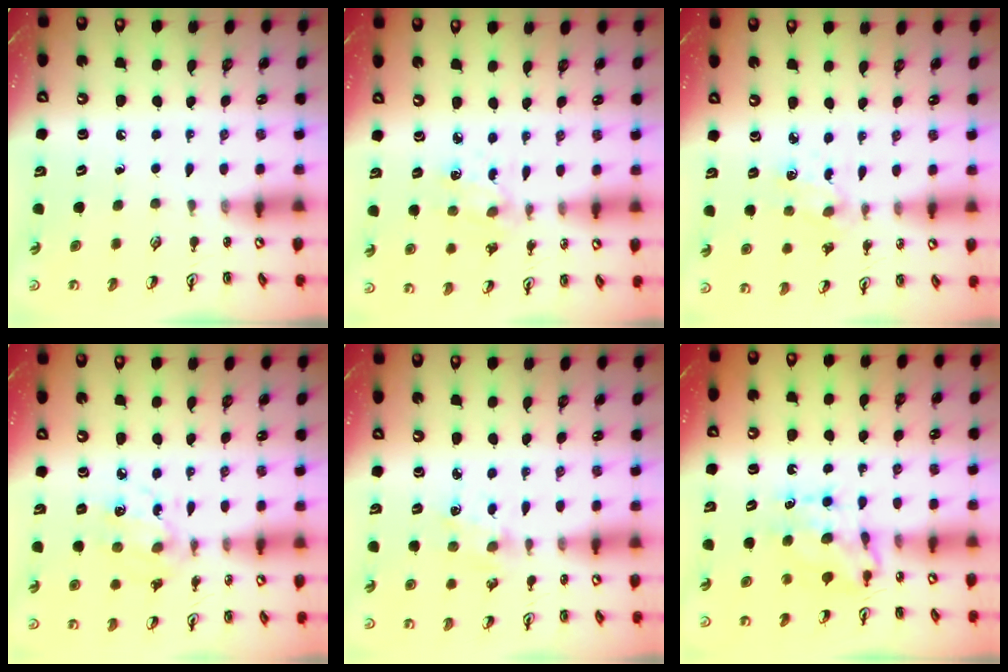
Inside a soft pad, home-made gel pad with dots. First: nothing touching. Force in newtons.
{"total": 2.6, "press": 2.5, "slide": 0.8}
{"total": 1.9, "press": 1.9, "slide": 0.4}
{"total": 6.9, "press": 6.8, "slide": 0.6}
{"total": 1.9, "press": 1.8, "slide": 0.3}
{"total": 7.3, "press": 7.3, "slide": 0.7}